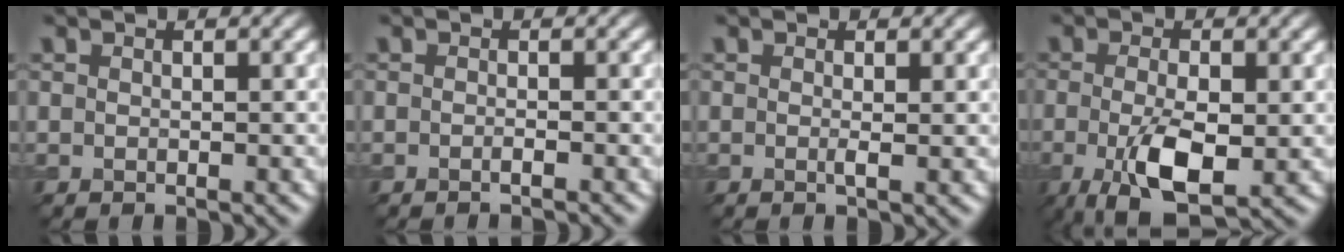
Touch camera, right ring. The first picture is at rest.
{"total": 1.0, "force": [-0.6, 0.2, 0.8], "torque": [-0.007, -0.002, -0.014]}
{"total": 1.0, "force": [0.0, 0.1, 1.0], "torque": [-0.019, -0.003, -0.002]}
{"total": 6.5, "force": [-1.7, 2.4, 5.8], "torque": [-0.122, -0.014, -0.028]}